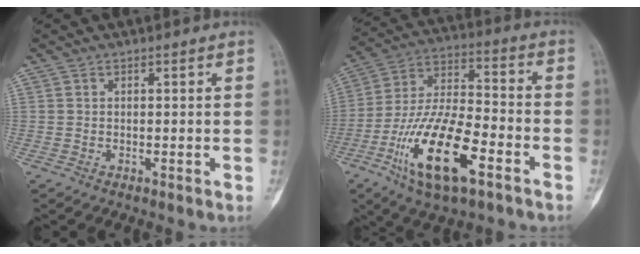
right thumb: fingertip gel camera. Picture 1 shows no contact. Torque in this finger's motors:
{"motor_torque": [0.35, 0.52, 1.67, -1.10, 0.17]}